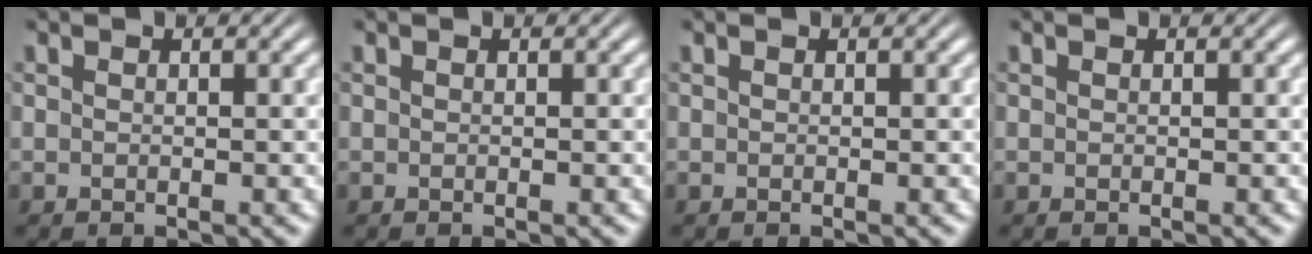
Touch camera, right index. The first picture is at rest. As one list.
[{"total": 0.0}, {"total": 0.0}, {"total": 0.0}]